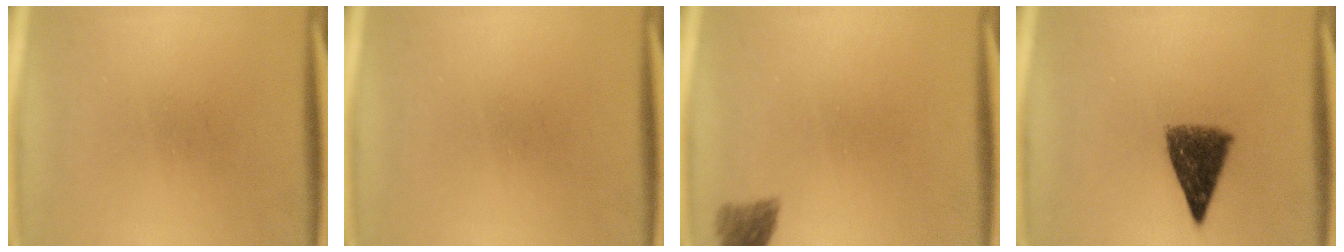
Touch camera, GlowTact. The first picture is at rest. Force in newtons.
{"total": 0.0}
{"total": 2.8}
{"total": 7.9}